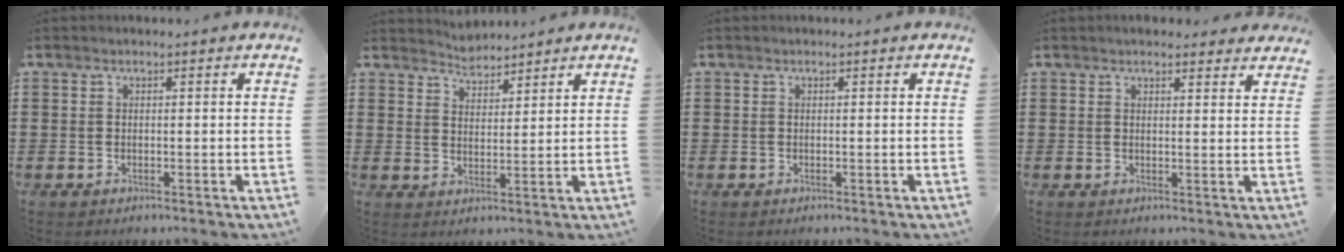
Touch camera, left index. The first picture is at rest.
{"total": 3.1, "force": [3.0, 0.4, -0.7], "torque": [0.001, -0.009, 0.057]}
{"total": 0.0}
{"total": 2.4, "force": [2.3, 0.5, 0.5], "torque": [-0.015, 0.000, 0.044]}